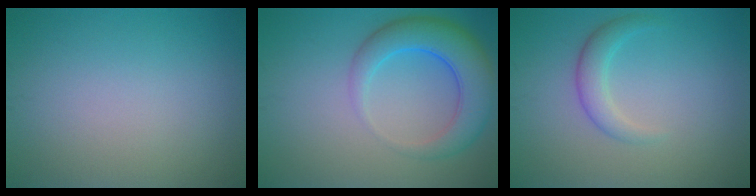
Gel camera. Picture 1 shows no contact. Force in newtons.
{"total": 6.2, "press": 6.2, "slide": 0.4}
{"total": 2.3, "press": 2.3, "slide": 0.1}